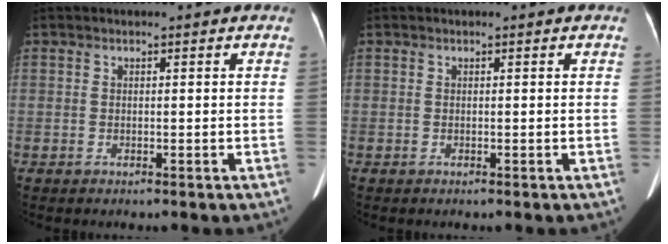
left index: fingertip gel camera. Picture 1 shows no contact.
{"total": 0.0}